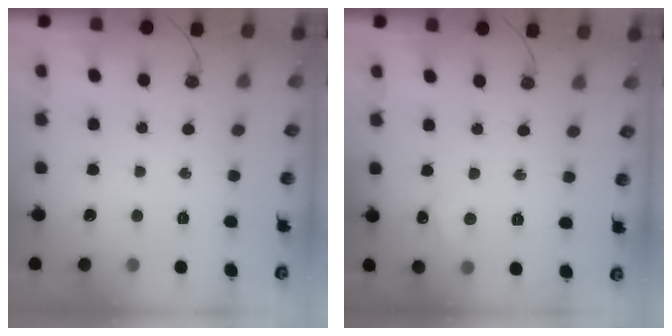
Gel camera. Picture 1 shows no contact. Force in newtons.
{"total": 2.8, "press": 2.8, "slide": 0.3}